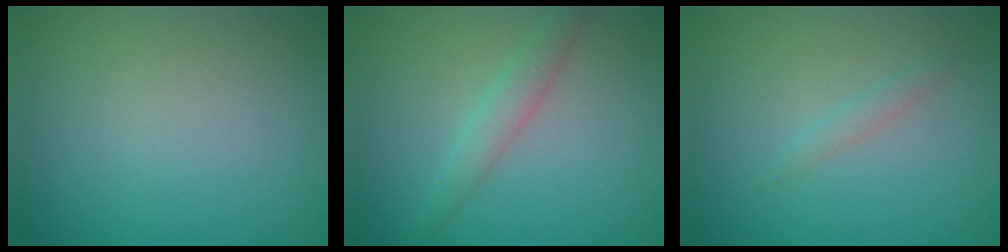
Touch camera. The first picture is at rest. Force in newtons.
{"total": 1.9, "press": 1.9, "slide": 0.1}
{"total": 0.9, "press": 0.9, "slide": 0.1}